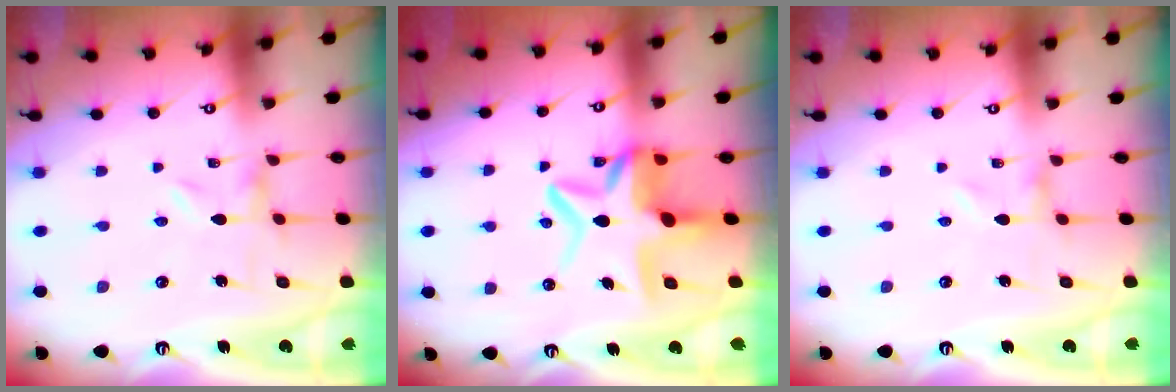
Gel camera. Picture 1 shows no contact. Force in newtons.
{"total": 12.1, "press": 11.9, "slide": 1.8}
{"total": 0.0}